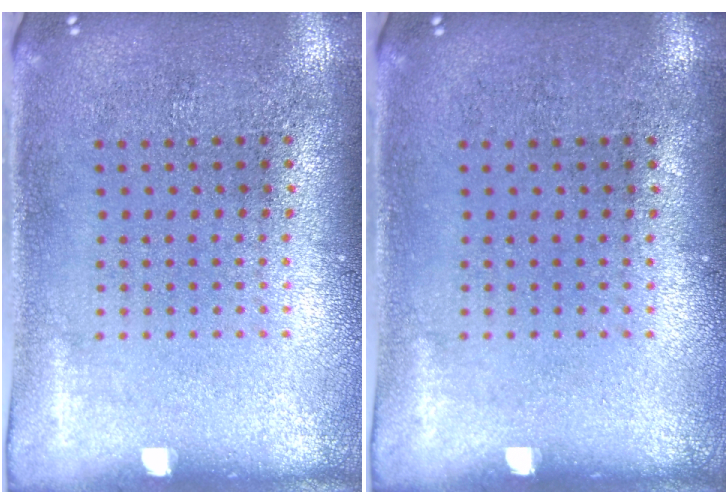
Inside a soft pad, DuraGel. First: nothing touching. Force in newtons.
{"total": 0.0}